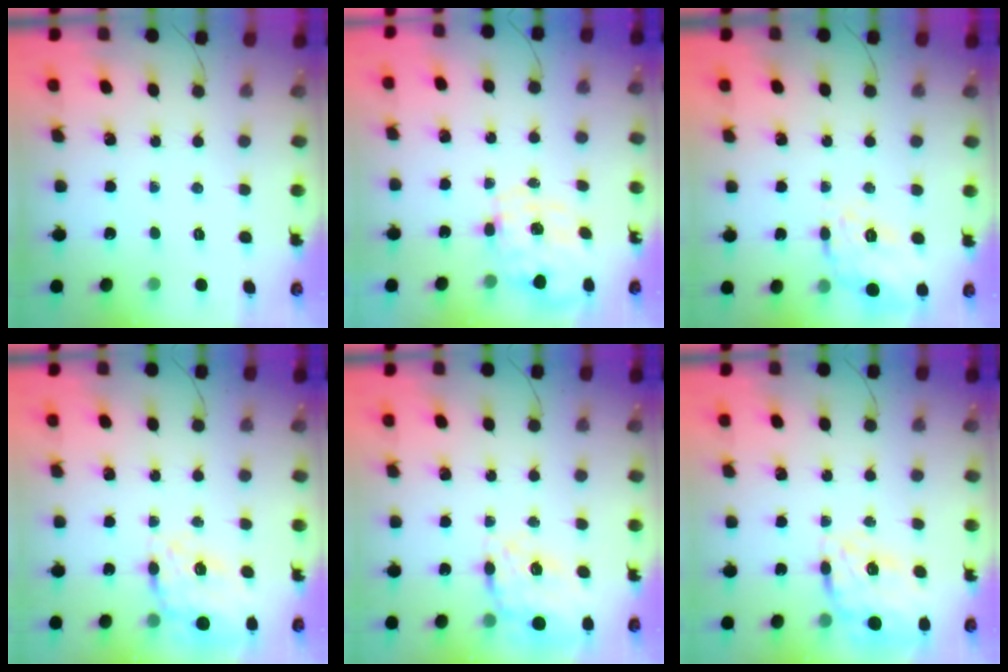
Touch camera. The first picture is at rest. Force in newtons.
{"total": 2.4, "press": 2.2, "slide": 1.0}
{"total": 16.5, "press": 16.5, "slide": 0.5}
{"total": 16.7, "press": 16.3, "slide": 3.5}
{"total": 16.7, "press": 16.3, "slide": 3.5}
{"total": 14.3, "press": 13.7, "slide": 3.9}